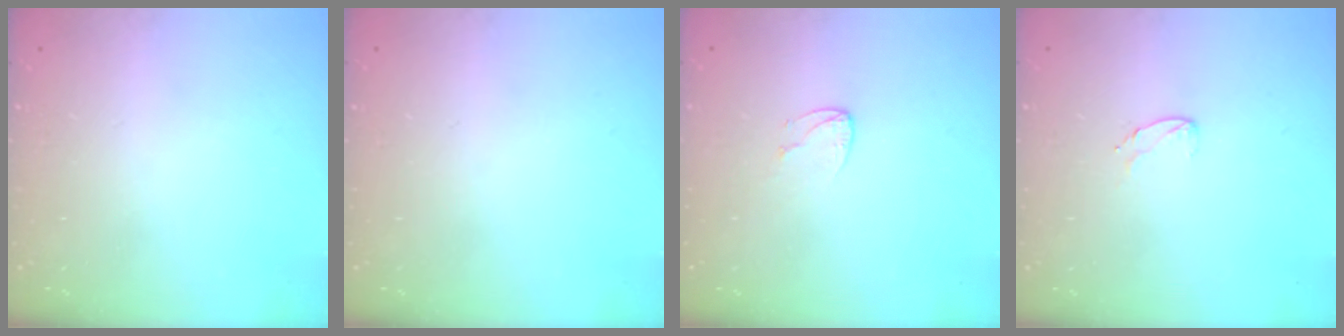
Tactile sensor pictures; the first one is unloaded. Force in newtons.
{"total": 0.0}
{"total": 4.0, "press": 4.0, "slide": 0.4}
{"total": 5.0, "press": 4.9, "slide": 0.4}